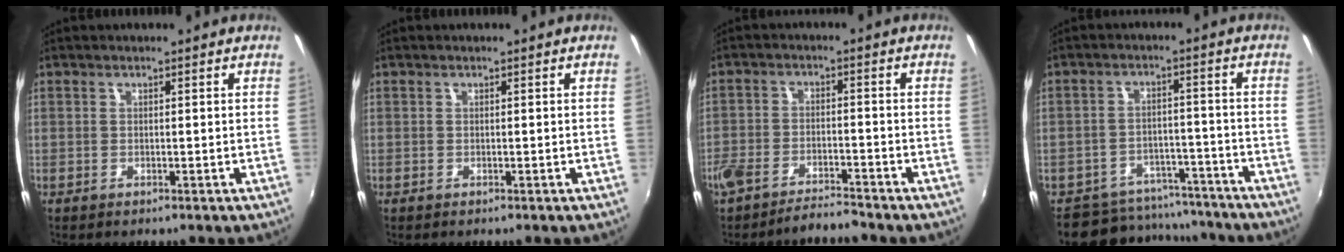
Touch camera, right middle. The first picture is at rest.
{"total": 0.0}
{"total": 6.6, "force": [-6.1, 1.4, 2.2], "torque": [-0.066, -0.007, -0.108]}
{"total": 11.7, "force": [-10.2, 5.3, 1.9], "torque": [-0.051, 0.027, -0.133]}